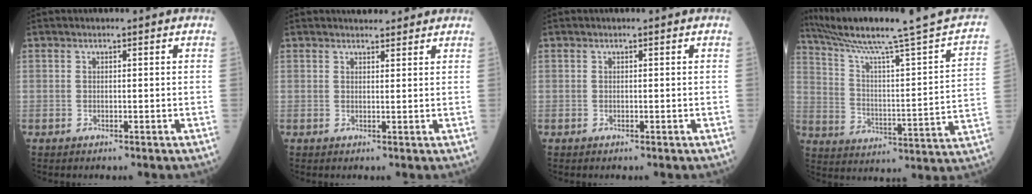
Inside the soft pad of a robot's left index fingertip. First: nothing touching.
{"total": 3.6, "force": [3.3, 1.0, 0.9], "torque": [-0.010, 0.015, 0.043]}
{"total": 0.0}
{"total": 21.4, "force": [18.0, -1.2, 11.6], "torque": [-0.190, -0.046, 0.251]}